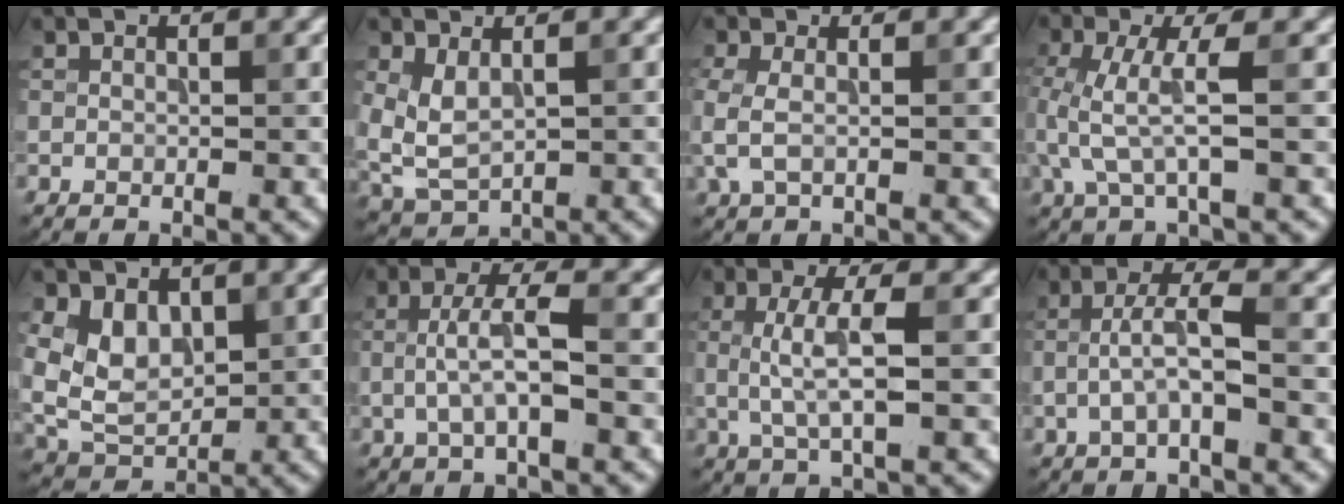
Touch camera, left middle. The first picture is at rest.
{"total": 3.6, "force": [0.8, 2.0, 2.9], "torque": [-0.071, -0.001, 0.019]}
{"total": 2.3, "force": [-0.1, 1.1, 2.0], "torque": [-0.055, 0.000, -0.005]}
{"total": 4.1, "force": [0.0, 1.0, 4.0], "torque": [-0.101, 0.004, -0.003]}
{"total": 5.3, "force": [1.1, 3.7, 3.7], "torque": [-0.073, -0.008, 0.022]}
{"total": 3.6, "force": [-0.4, 0.8, 3.5], "torque": [-0.074, 0.009, -0.011]}
{"total": 3.8, "force": [0.0, 0.7, 3.7], "torque": [-0.081, 0.003, 0.001]}
{"total": 3.3, "force": [-0.7, 0.8, 3.2], "torque": [-0.068, 0.012, -0.018]}